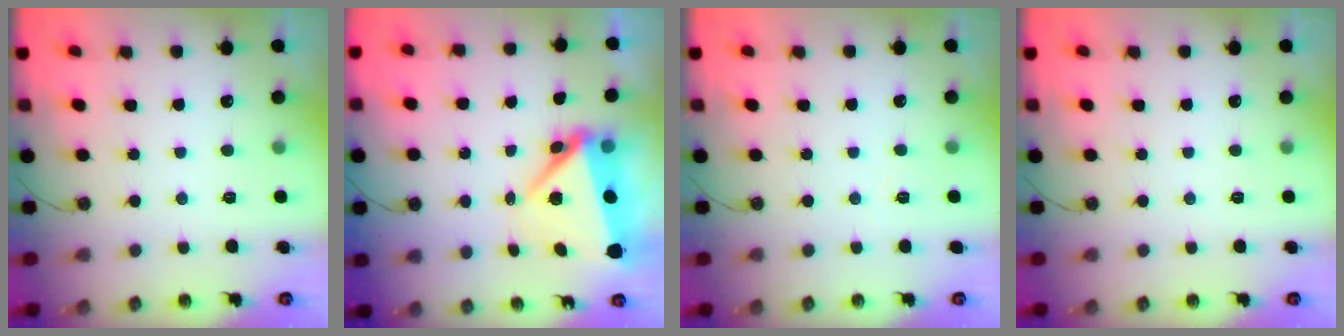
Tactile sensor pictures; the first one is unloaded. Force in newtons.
{"total": 7.8, "press": 7.7, "slide": 1.4}
{"total": 3.1, "press": 2.3, "slide": 2.1}
{"total": 0.0}